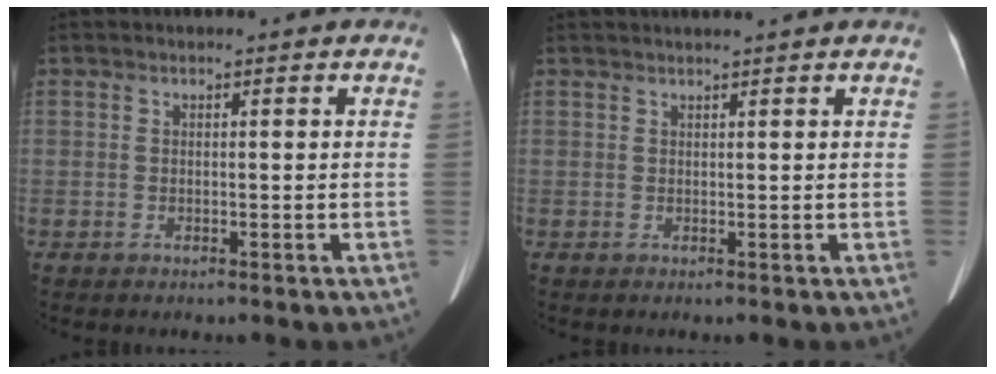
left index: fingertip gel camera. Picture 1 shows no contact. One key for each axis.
{"total": 4.0, "fx": 3.6, "fy": -0.7, "fz": 1.6, "tx": -0.015, "ty": 0.027, "tz": 0.045}